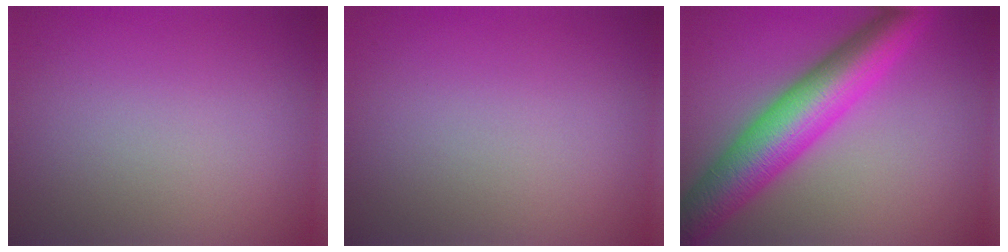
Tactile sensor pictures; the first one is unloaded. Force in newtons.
{"total": 0.0}
{"total": 9.0, "press": 9.0, "slide": 0.0}